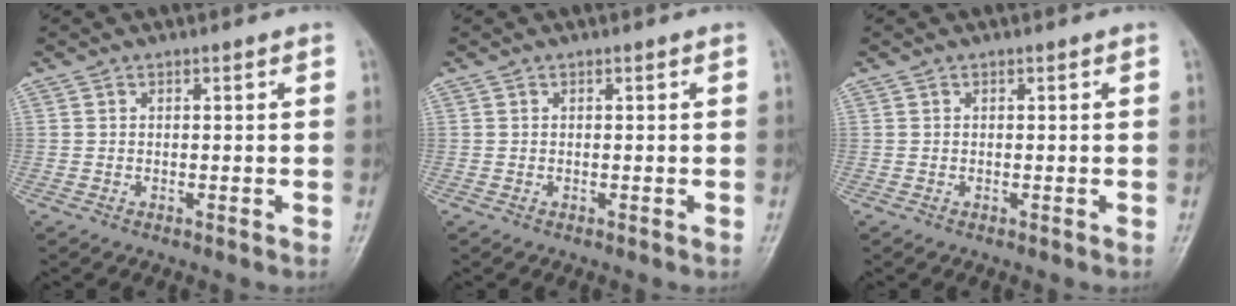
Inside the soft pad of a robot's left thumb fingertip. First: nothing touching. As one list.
[{"total": 0.0}, {"total": 0.0}]